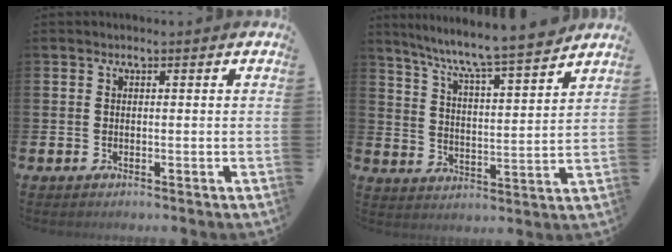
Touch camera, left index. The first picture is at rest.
{"total": 8.0, "force": [7.6, -0.3, 2.6], "torque": [-0.084, -0.061, 0.129]}